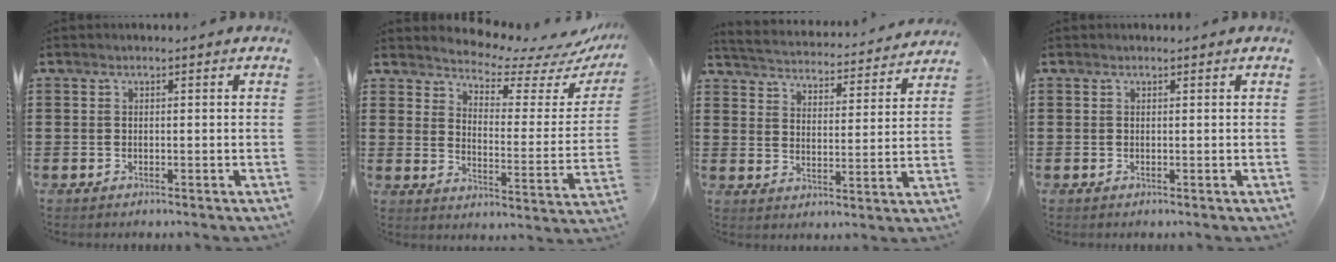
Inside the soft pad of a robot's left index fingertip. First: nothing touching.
{"total": 4.6, "force": [4.4, 0.5, 1.1], "torque": [-0.039, -0.040, 0.070]}
{"total": 3.5, "force": [3.5, -0.1, -0.2], "torque": [-0.021, -0.035, 0.053]}
{"total": 0.0}